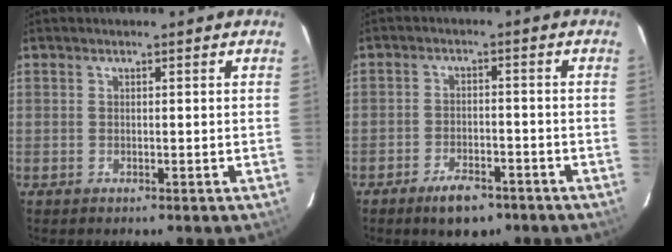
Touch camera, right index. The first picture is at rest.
{"total": 6.8, "force": [-4.9, 3.1, 3.6], "torque": [-0.078, 0.004, -0.072]}